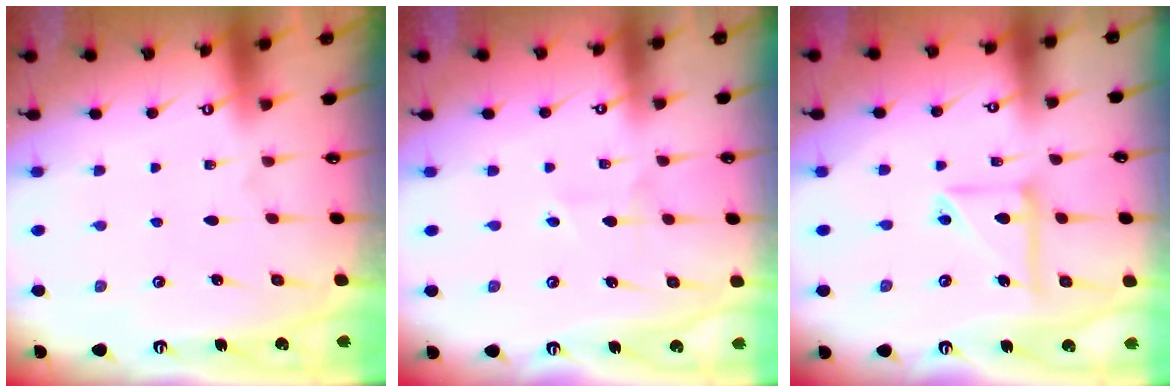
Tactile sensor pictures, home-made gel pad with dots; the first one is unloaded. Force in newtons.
{"total": 2.7, "press": 2.5, "slide": 0.9}
{"total": 12.5, "press": 12.4, "slide": 1.5}